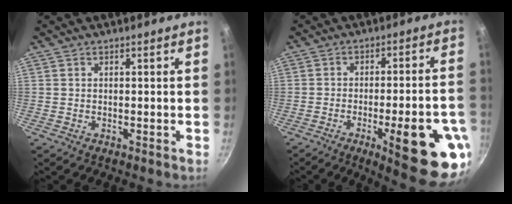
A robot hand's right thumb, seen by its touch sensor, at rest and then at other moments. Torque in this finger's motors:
{"motor_torque": [2.38, 2.63, 1.88, -0.87, 0.36]}